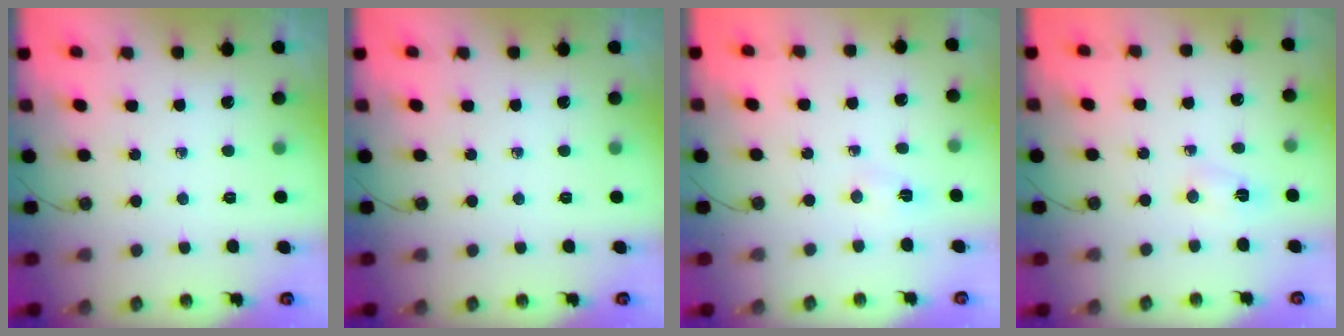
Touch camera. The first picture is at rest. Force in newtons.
{"total": 0.0}
{"total": 3.1, "press": 1.7, "slide": 2.6}
{"total": 2.3, "press": 2.2, "slide": 0.4}